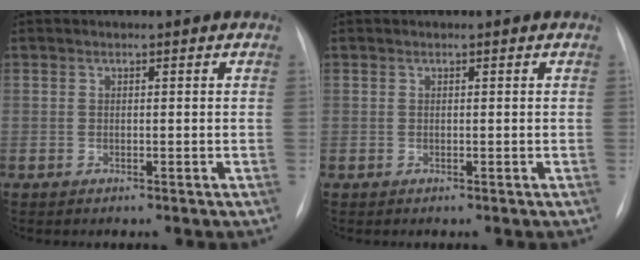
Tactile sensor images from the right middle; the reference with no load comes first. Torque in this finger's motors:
{"motor_torque": [-0.01, -0.01, 0.00, 0.00]}